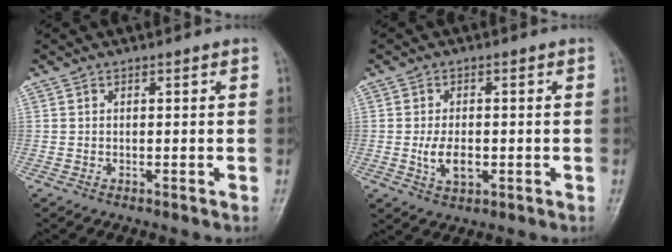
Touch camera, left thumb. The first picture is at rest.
{"total": 5.3, "force": [-0.8, 3.2, 4.2], "torque": [-0.073, -0.004, -0.011]}